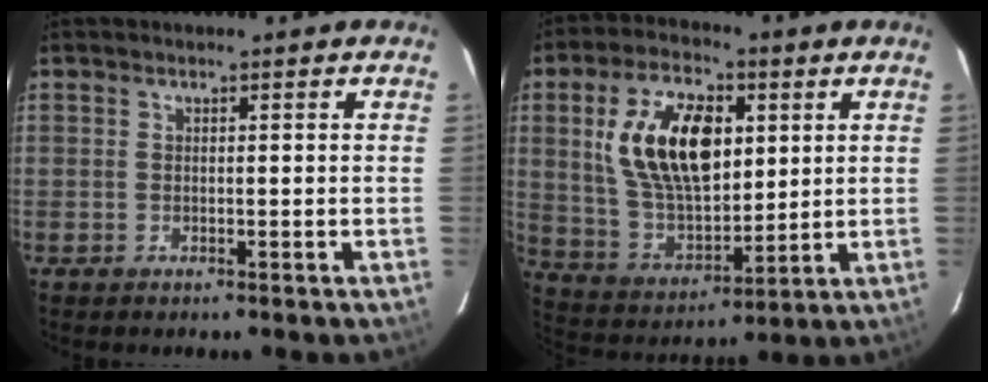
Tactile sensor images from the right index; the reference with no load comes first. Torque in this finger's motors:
{"motor_torque": [0.75, 0.05, 1.05, 0.21]}